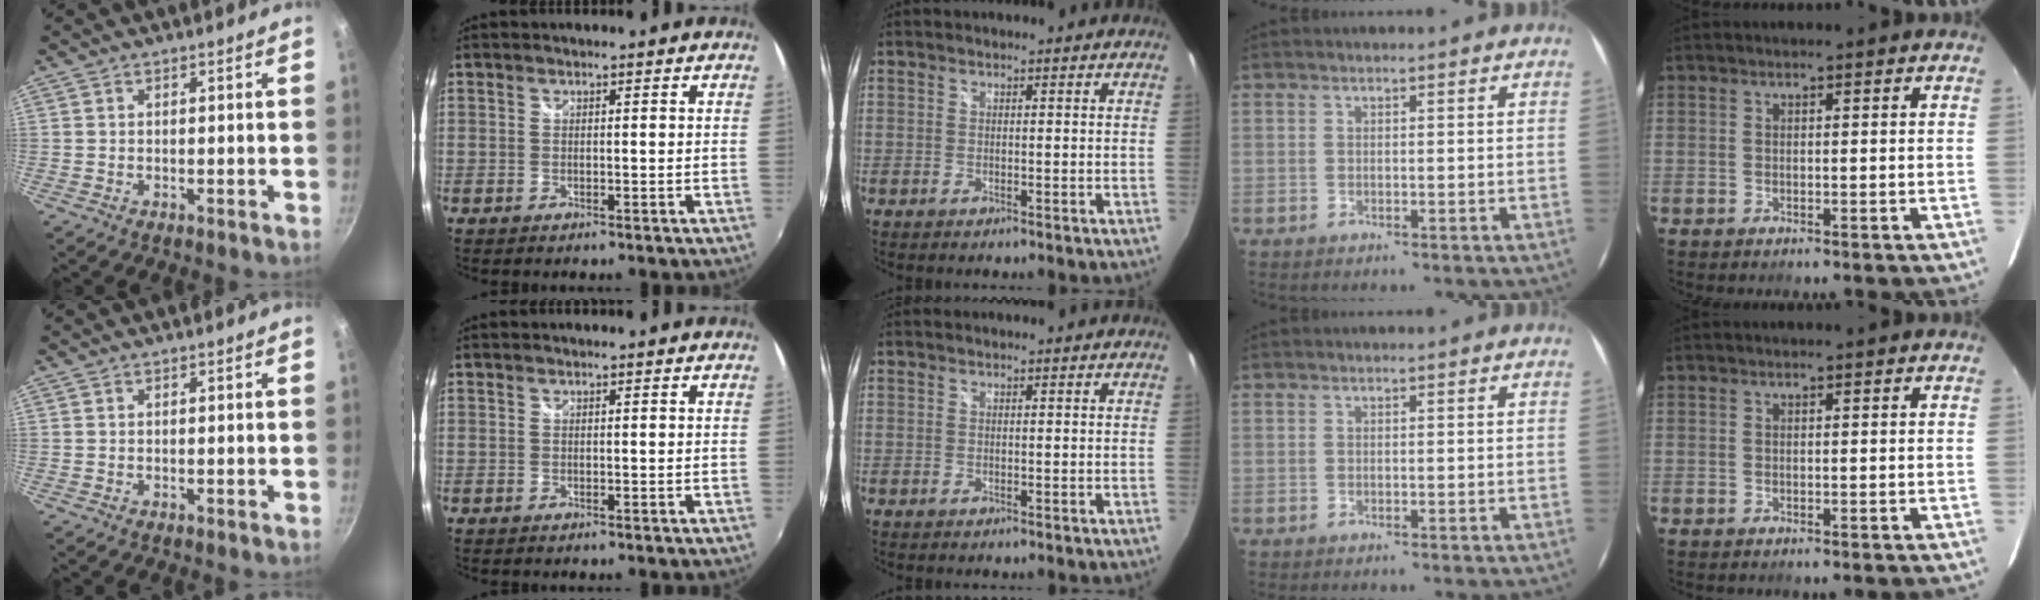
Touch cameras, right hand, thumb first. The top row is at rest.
{}